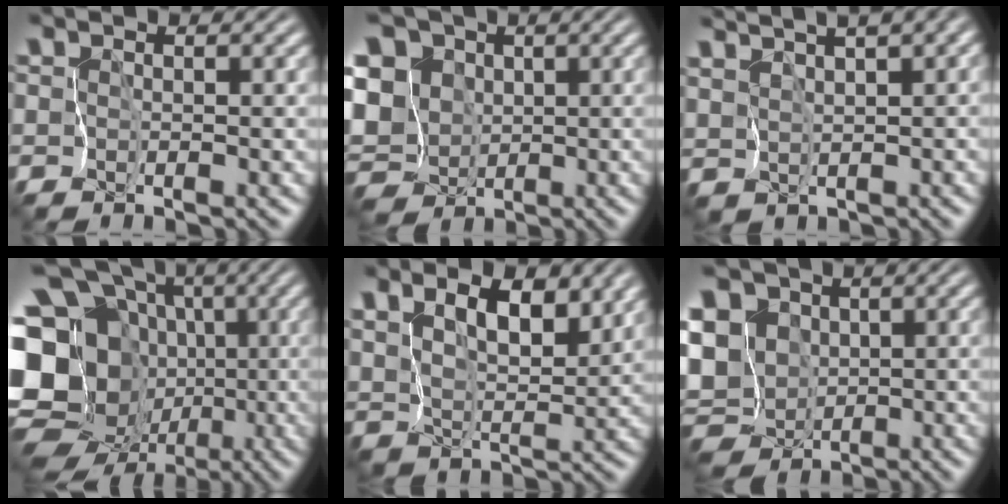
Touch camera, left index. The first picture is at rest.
{"total": 11.2, "force": [0.2, 9.5, 6.0], "torque": [-0.124, 0.027, -0.026]}
{"total": 6.3, "force": [4.4, 1.6, 4.3], "torque": [-0.093, 0.018, 0.082]}
{"total": 18.2, "force": [-2.1, 15.5, 9.5], "torque": [-0.191, 0.021, -0.067]}
{"total": 4.3, "force": [2.6, 1.6, 2.9], "torque": [-0.072, -0.006, 0.044]}
{"total": 10.2, "force": [-0.9, 8.5, 5.7], "torque": [-0.095, 0.021, -0.046]}